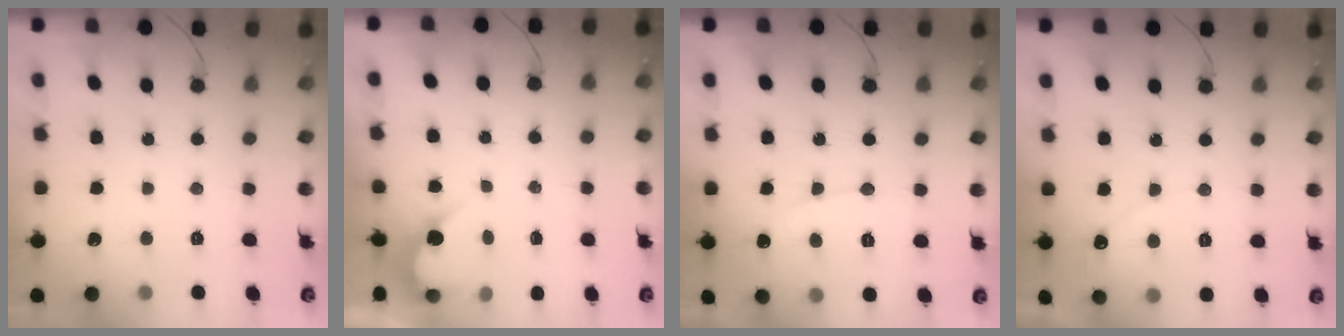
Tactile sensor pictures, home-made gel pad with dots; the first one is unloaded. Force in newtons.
{"total": 3.3, "press": 3.3, "slide": 0.1}
{"total": 5.7, "press": 5.7, "slide": 0.4}
{"total": 3.7, "press": 3.7, "slide": 0.1}